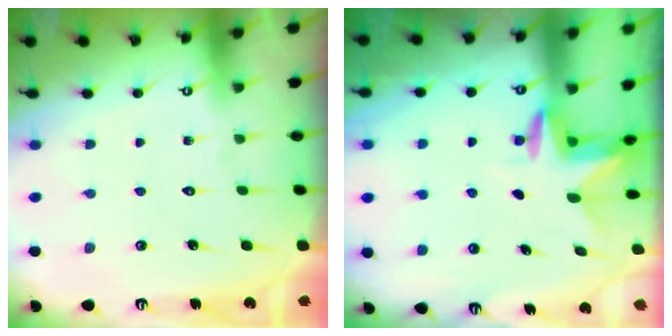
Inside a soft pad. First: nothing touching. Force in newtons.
{"total": 3.2, "press": 3.2, "slide": 0.3}